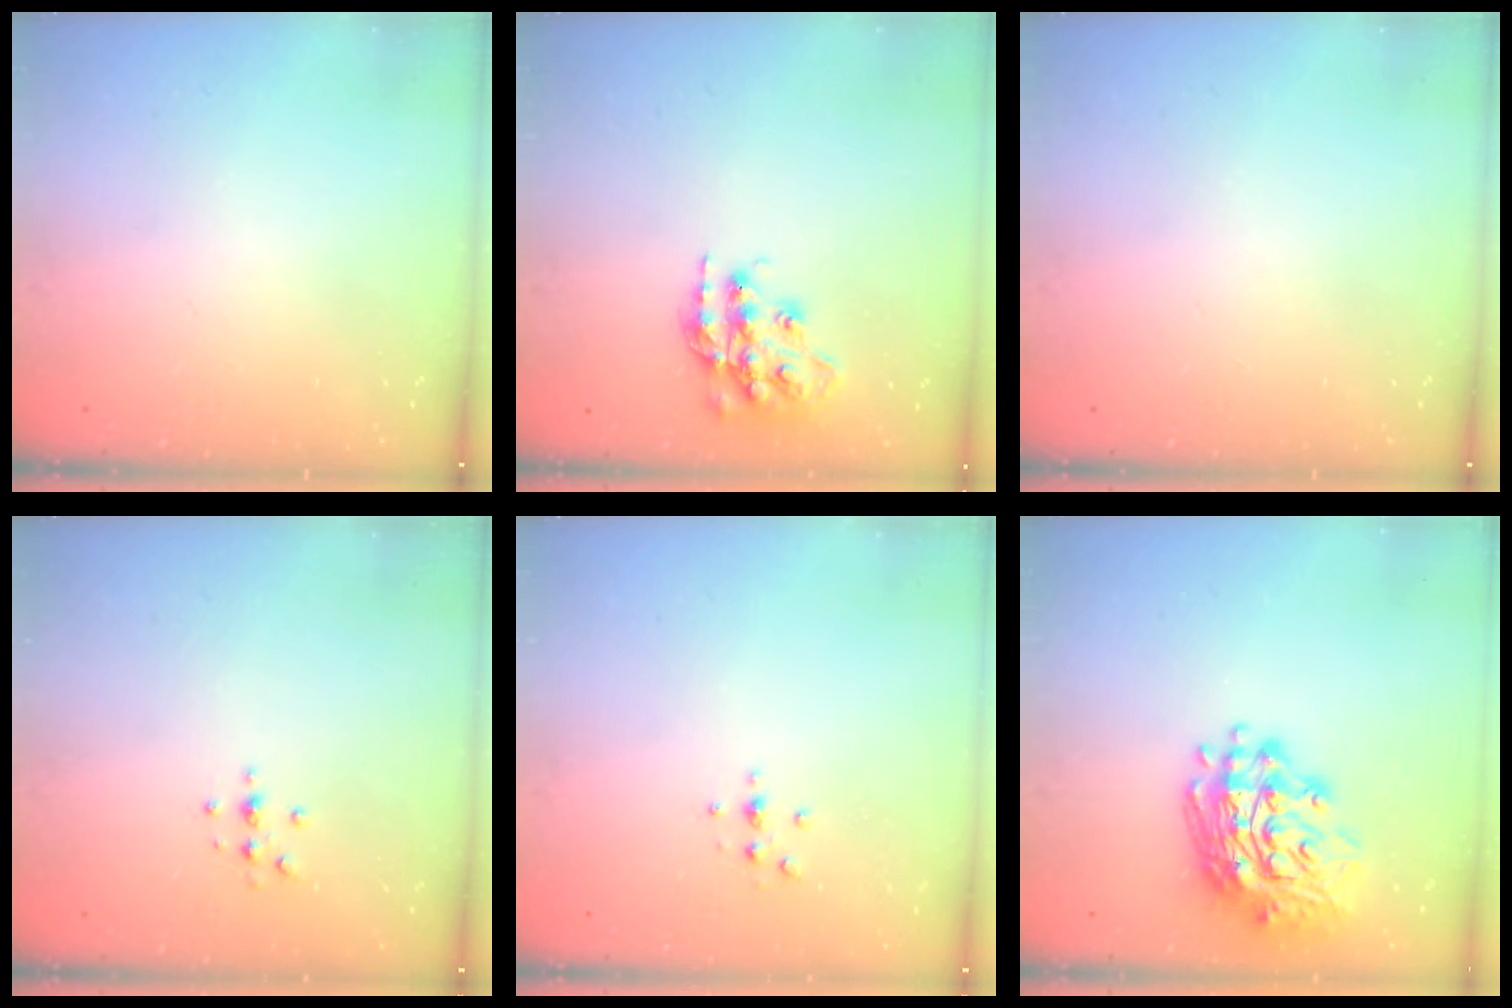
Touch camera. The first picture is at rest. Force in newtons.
{"total": 16.5, "press": 16.5, "slide": 1.0}
{"total": 0.0}
{"total": 3.3, "press": 3.2, "slide": 0.4}
{"total": 2.3, "press": 2.2, "slide": 0.2}
{"total": 17.0, "press": 16.9, "slide": 2.2}